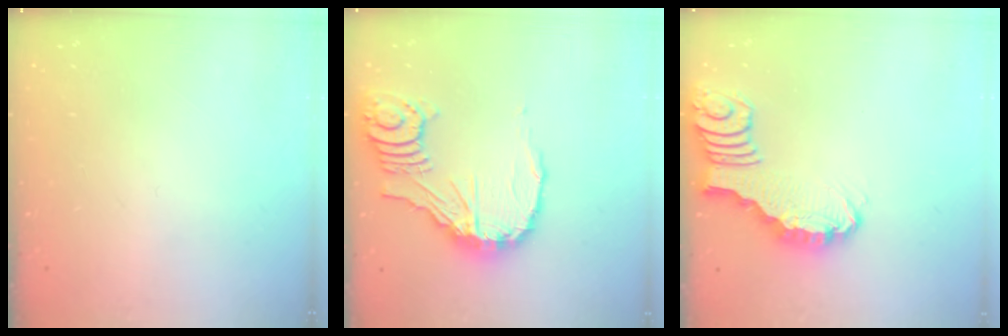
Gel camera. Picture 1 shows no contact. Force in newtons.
{"total": 16.1, "press": 16.0, "slide": 1.9}
{"total": 2.3, "press": 2.3, "slide": 0.3}